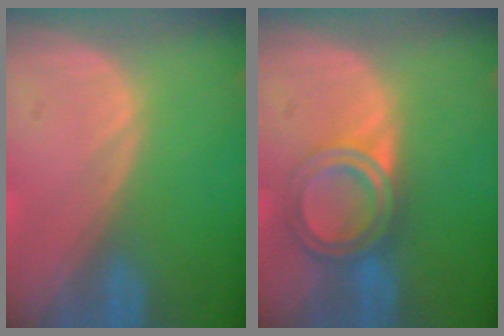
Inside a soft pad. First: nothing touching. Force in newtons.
{"total": 6.4, "press": 5.4, "slide": 3.5}